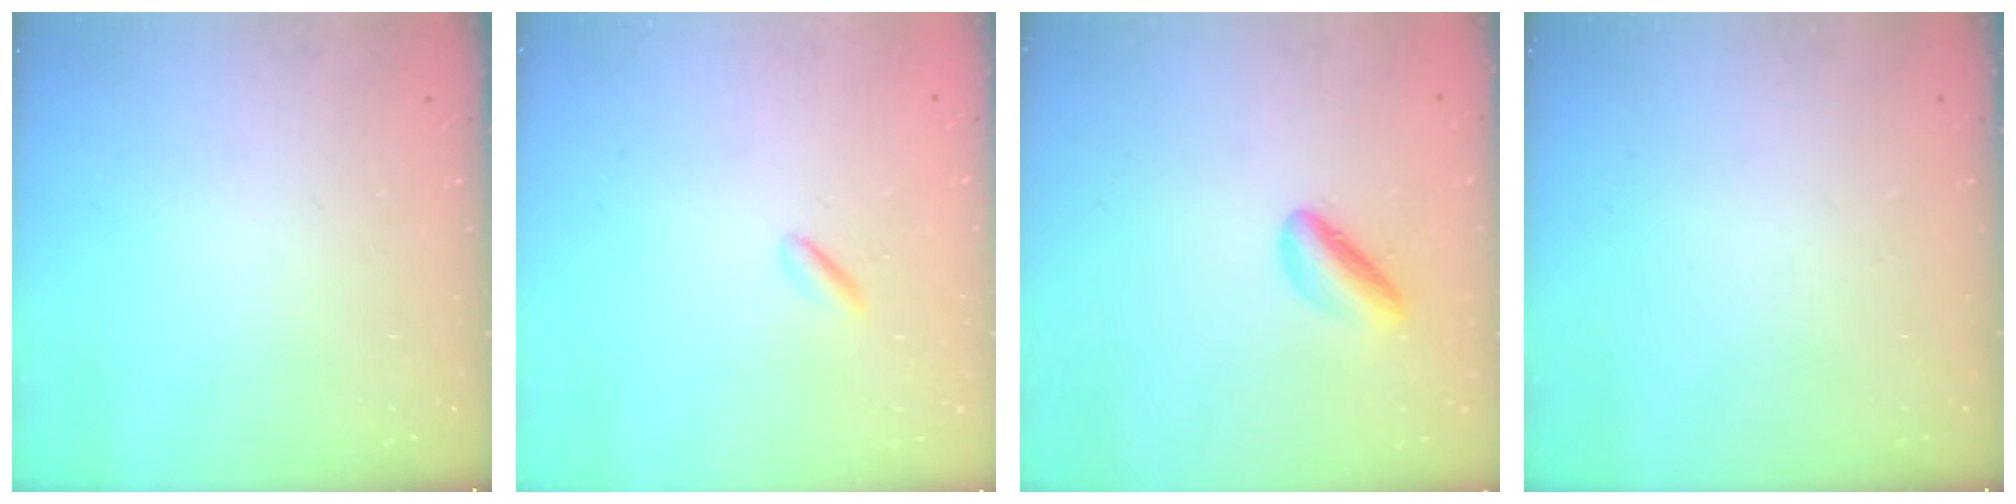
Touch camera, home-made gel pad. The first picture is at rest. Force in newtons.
{"total": 0.0}
{"total": 4.8, "press": 4.8, "slide": 0.5}
{"total": 0.0}